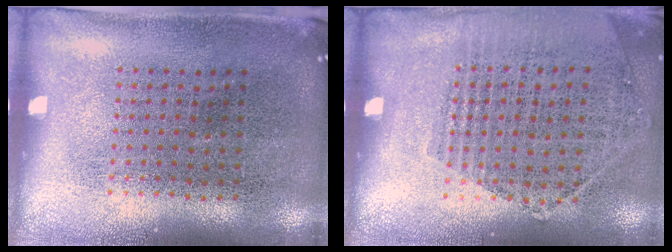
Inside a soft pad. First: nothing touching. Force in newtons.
{"total": 1.2, "press": 1.1, "slide": 0.5}